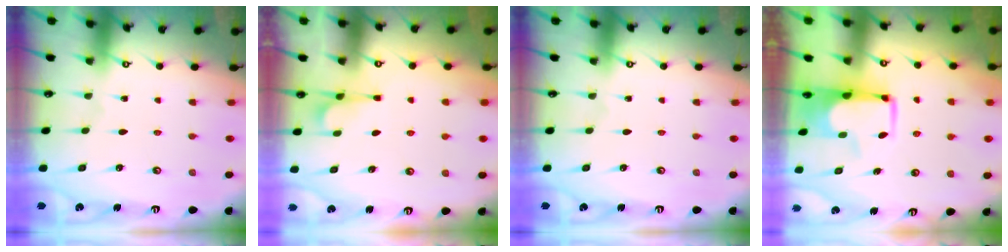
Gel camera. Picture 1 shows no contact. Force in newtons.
{"total": 1.8, "press": 1.4, "slide": 1.1}
{"total": 0.0}
{"total": 2.7, "press": 2.7, "slide": 0.5}